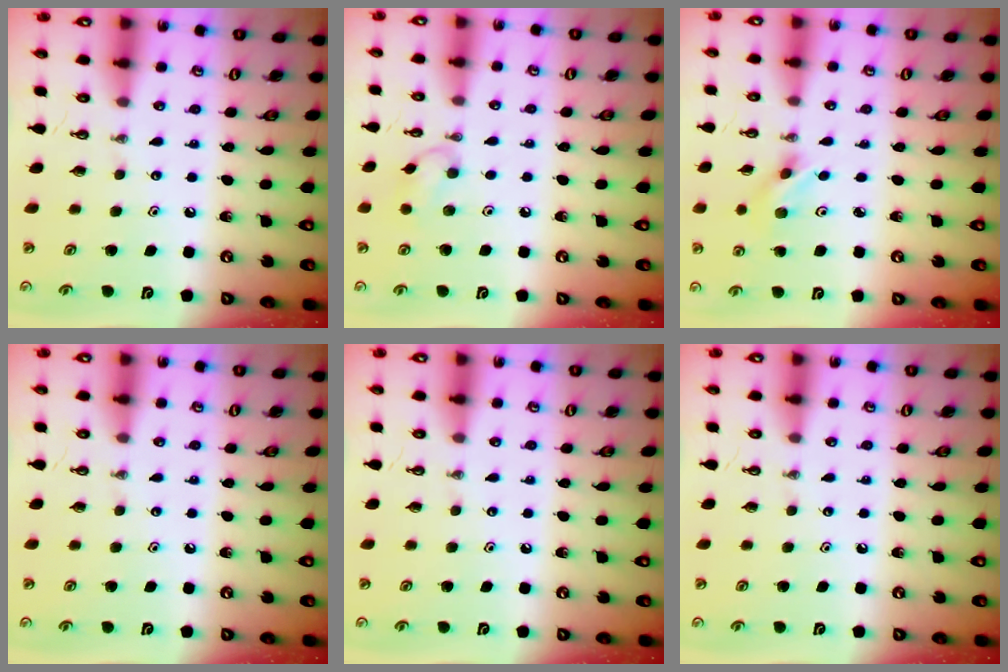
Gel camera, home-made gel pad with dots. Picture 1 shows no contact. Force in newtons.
{"total": 7.4, "press": 7.3, "slide": 0.5}
{"total": 3.2, "press": 3.1, "slide": 0.8}
{"total": 0.0}
{"total": 0.0}
{"total": 0.0}